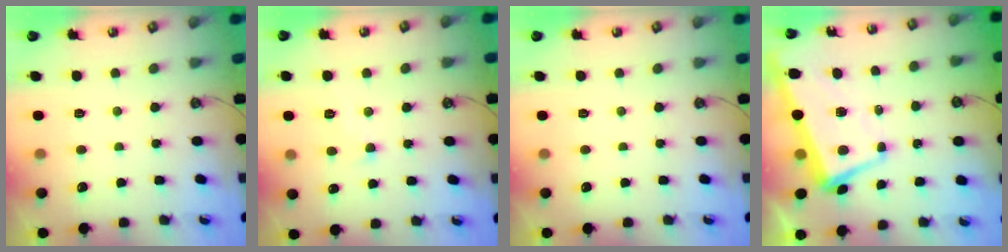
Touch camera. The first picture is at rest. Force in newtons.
{"total": 1.2, "press": 1.1, "slide": 0.5}
{"total": 0.0}
{"total": 1.6, "press": 0.1, "slide": 1.6}